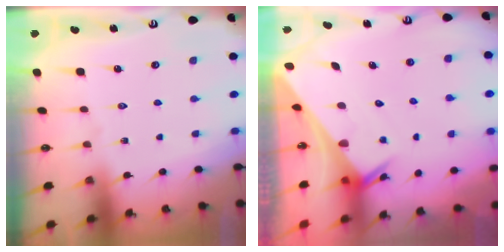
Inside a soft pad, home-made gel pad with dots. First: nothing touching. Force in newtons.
{"total": 2.4, "press": 2.4, "slide": 0.2}